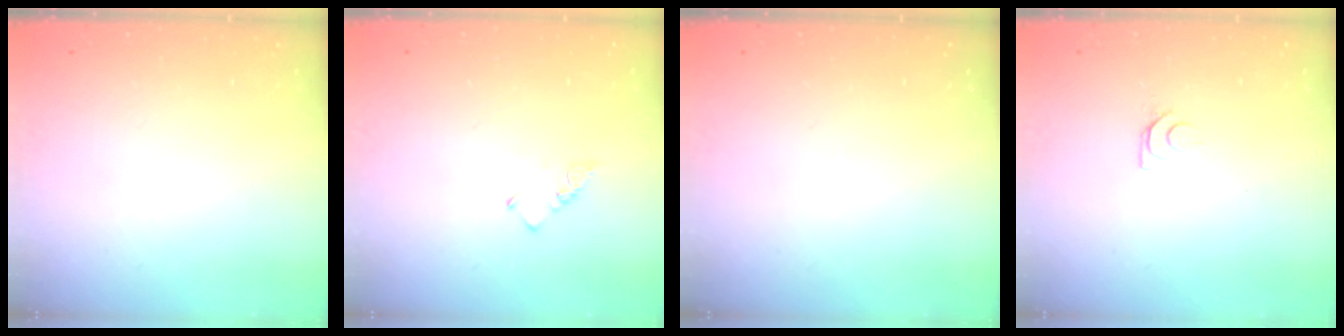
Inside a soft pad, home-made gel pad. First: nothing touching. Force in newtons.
{"total": 1.9, "press": 1.9, "slide": 0.3}
{"total": 0.0}
{"total": 4.3, "press": 4.2, "slide": 0.5}